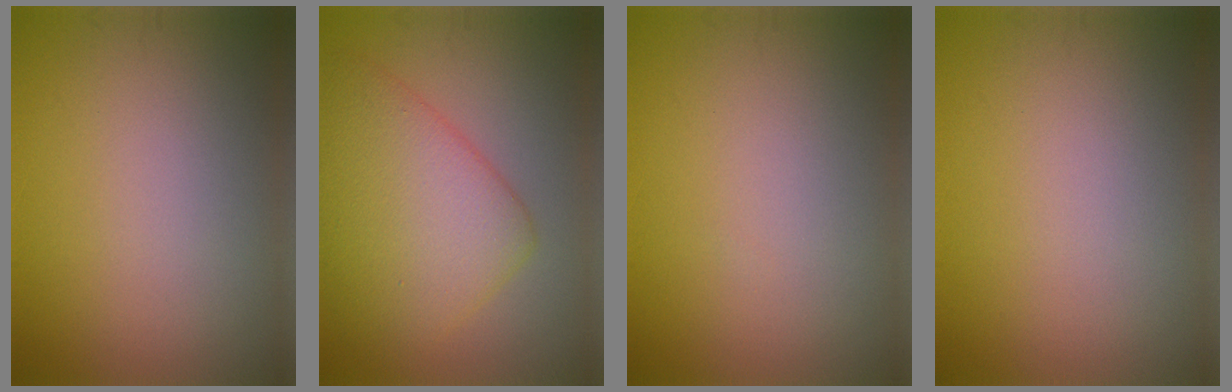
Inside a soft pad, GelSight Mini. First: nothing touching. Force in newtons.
{"total": 7.8, "press": 7.8, "slide": 0.0}
{"total": 0.0}
{"total": 0.0}